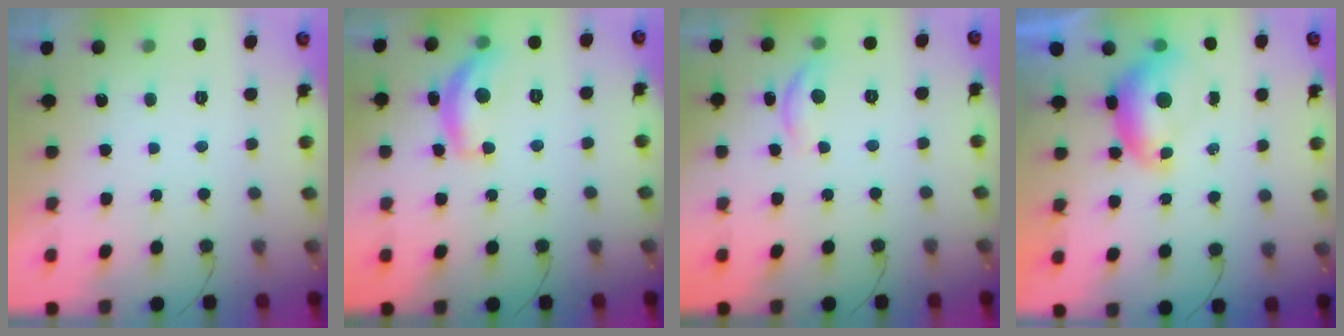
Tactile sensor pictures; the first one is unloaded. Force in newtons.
{"total": 12.8, "press": 12.8, "slide": 0.6}
{"total": 7.0, "press": 7.0, "slide": 0.6}
{"total": 7.9, "press": 7.9, "slide": 1.0}